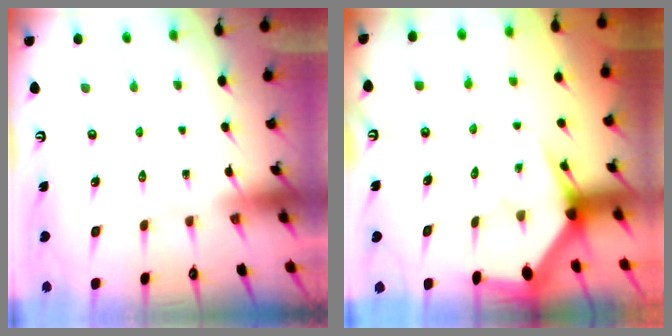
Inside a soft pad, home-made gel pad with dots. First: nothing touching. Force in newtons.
{"total": 3.0, "press": 3.0, "slide": 0.0}